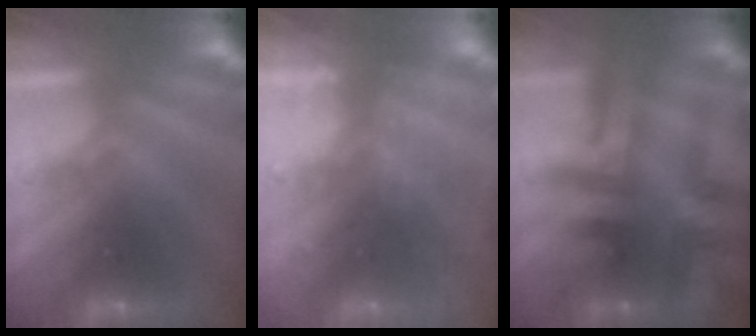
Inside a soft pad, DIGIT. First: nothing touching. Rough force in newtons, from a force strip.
{"total": 6.0}
{"total": 2.4}